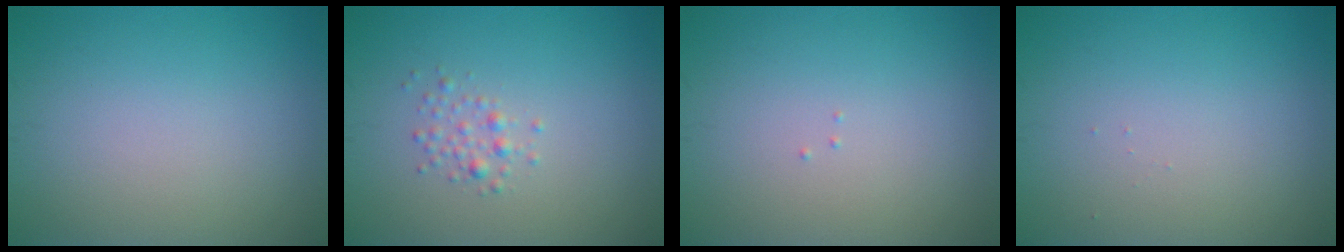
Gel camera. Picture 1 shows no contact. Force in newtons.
{"total": 1.3, "press": 1.3, "slide": 0.1}
{"total": 0.0}
{"total": 0.0}